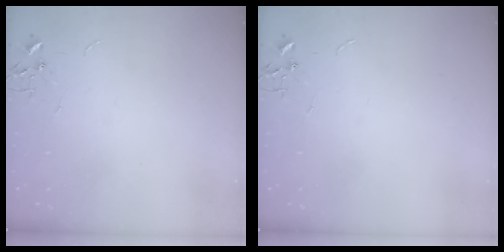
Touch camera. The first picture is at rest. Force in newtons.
{"total": 0.0}